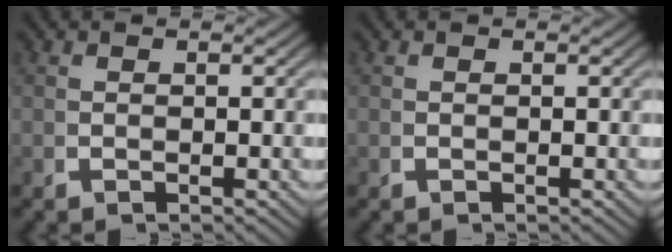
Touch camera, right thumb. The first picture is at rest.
{"total": 0.0}